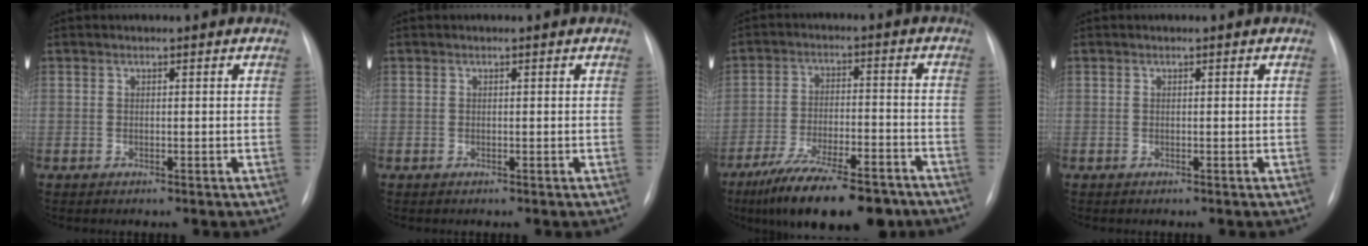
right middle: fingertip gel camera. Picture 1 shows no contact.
{"total": 0.0}
{"total": 17.1, "force": [-13.0, 4.5, 10.2], "torque": [-0.148, -0.010, -0.206]}
{"total": 0.0}